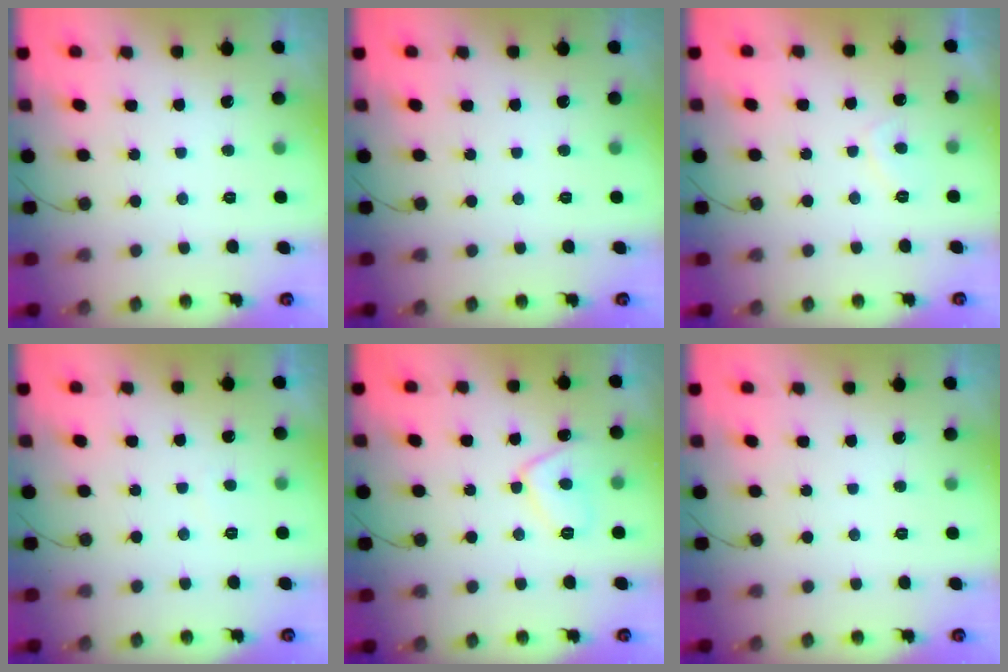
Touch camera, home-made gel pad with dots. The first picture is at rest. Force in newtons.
{"total": 0.0}
{"total": 2.9, "press": 2.8, "slide": 0.8}
{"total": 0.0}
{"total": 8.5, "press": 8.5, "slide": 0.5}
{"total": 0.0}